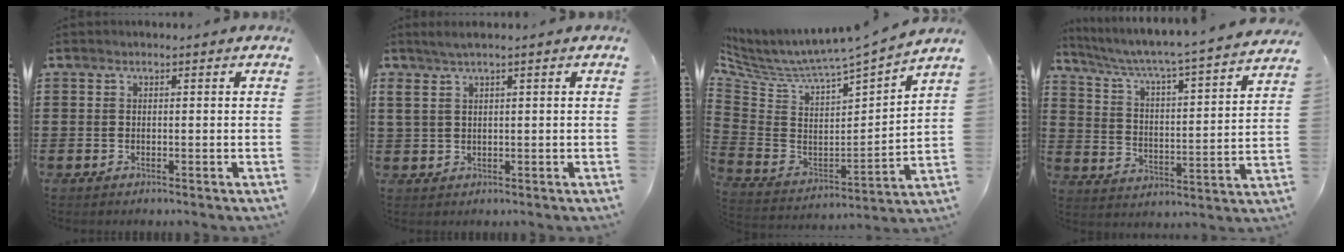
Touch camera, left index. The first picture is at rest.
{"total": 2.2, "force": [1.1, 0.4, 1.9], "torque": [-0.037, 0.003, 0.020]}
{"total": 3.8, "force": [3.6, 0.2, 1.2], "torque": [-0.050, -0.050, 0.049]}
{"total": 4.5, "force": [3.9, -0.6, 2.1], "torque": [-0.062, -0.046, 0.052]}